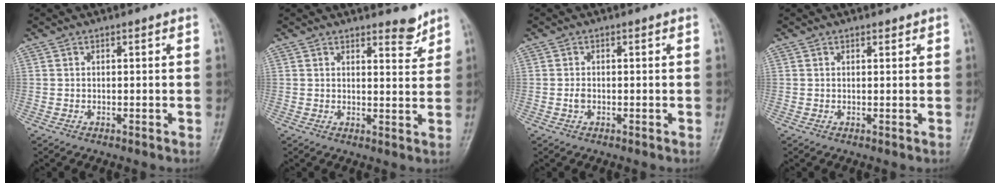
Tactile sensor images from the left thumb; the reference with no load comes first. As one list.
[{"total": 3.8, "force": [3.2, 1.3, 1.4], "torque": [-0.002, -0.027, 0.045]}, {"total": 1.1, "force": [-0.2, 0.8, 0.8], "torque": [-0.013, 0.000, -0.004]}, {"total": 0.9, "force": [0.8, 0.4, 0.2], "torque": [0.001, -0.006, 0.010]}]